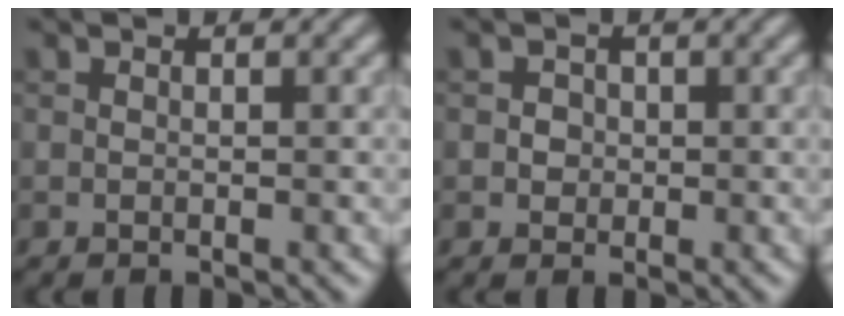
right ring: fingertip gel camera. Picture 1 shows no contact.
{"total": 1.3, "force": [0.1, 1.2, 0.4], "torque": [0.006, 0.002, -0.003]}